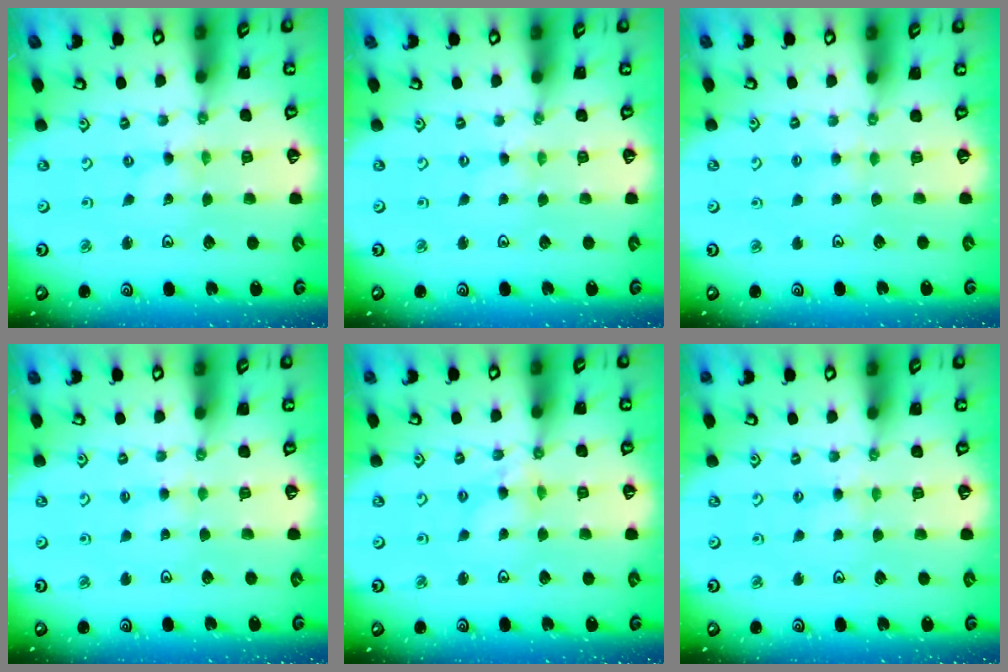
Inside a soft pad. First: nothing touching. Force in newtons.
{"total": 0.7, "press": 0.7, "slide": 0.2}
{"total": 2.8, "press": 2.8, "slide": 0.4}
{"total": 2.3, "press": 2.2, "slide": 0.5}
{"total": 4.9, "press": 4.8, "slide": 0.5}
{"total": 3.1, "press": 3.0, "slide": 0.4}